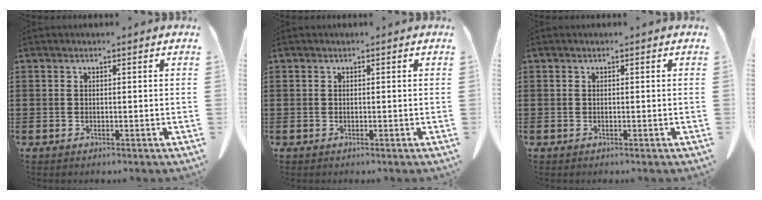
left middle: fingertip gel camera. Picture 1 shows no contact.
{"total": 0.0}
{"total": 0.0}